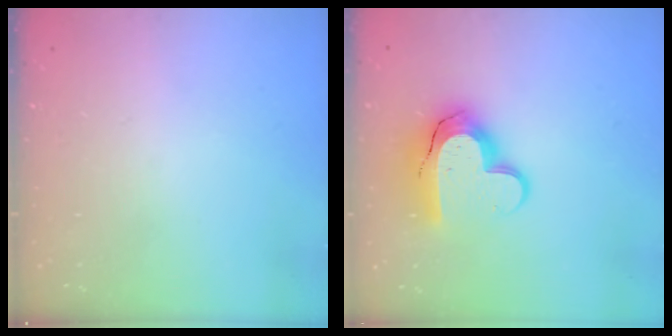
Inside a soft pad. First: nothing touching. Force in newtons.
{"total": 14.2, "press": 14.1, "slide": 1.0}